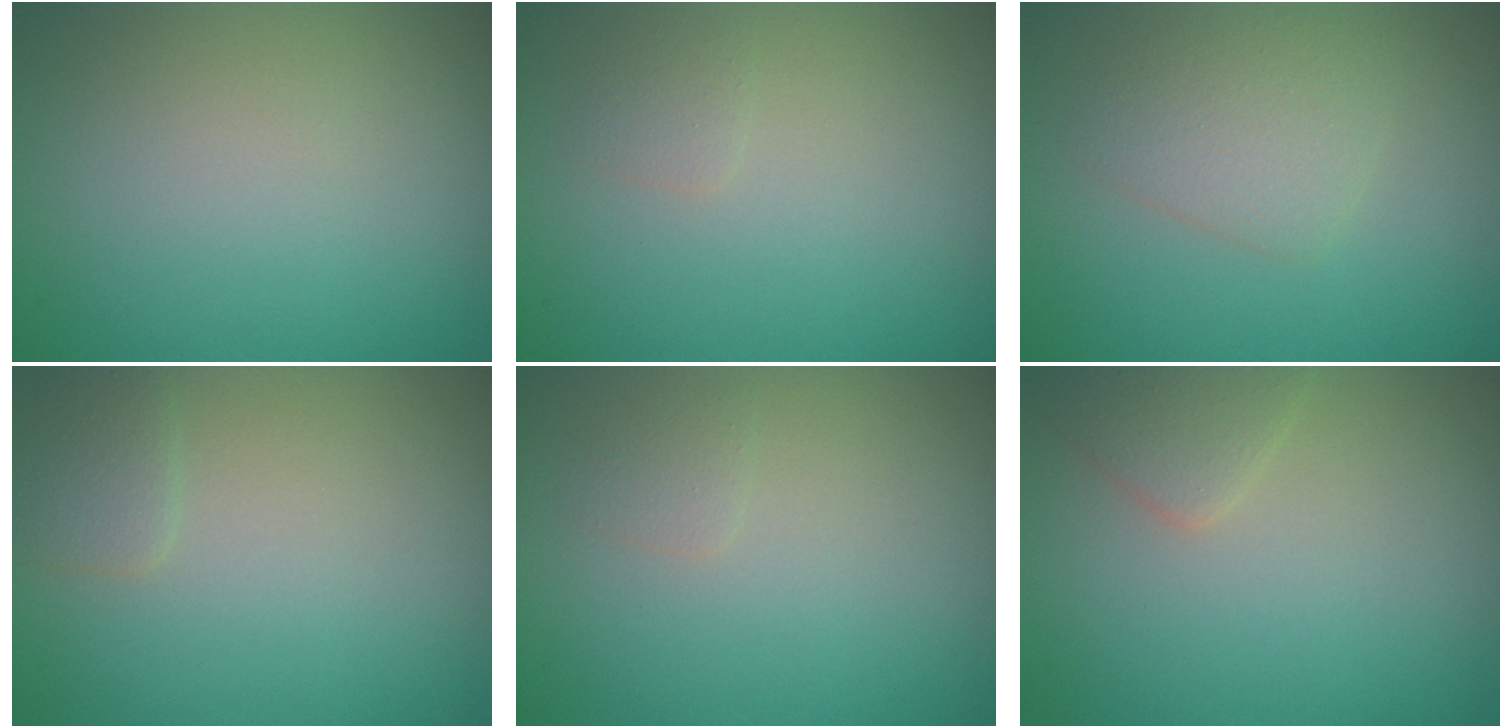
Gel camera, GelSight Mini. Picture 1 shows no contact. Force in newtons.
{"total": 0.8, "press": 0.8, "slide": 0.1}
{"total": 2.6, "press": 2.6, "slide": 0.1}
{"total": 1.5, "press": 1.5, "slide": 0.1}
{"total": 0.8, "press": 0.8, "slide": 0.1}
{"total": 1.8, "press": 1.8, "slide": 0.0}